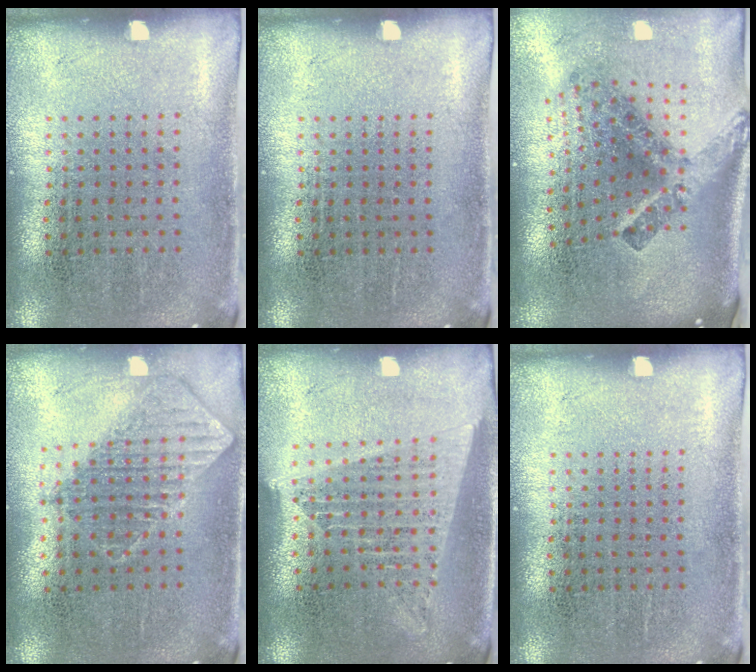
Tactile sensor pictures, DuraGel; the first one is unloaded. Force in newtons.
{"total": 0.0}
{"total": 3.1, "press": 1.7, "slide": 2.5}
{"total": 0.9, "press": 0.9, "slide": 0.1}
{"total": 1.7, "press": 1.5, "slide": 0.8}
{"total": 0.0}